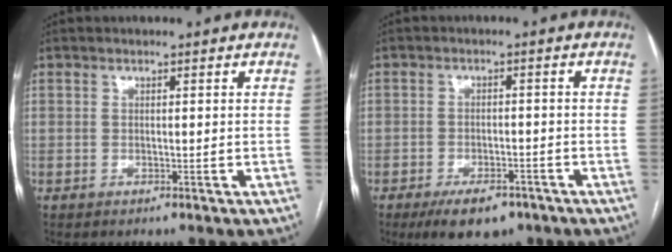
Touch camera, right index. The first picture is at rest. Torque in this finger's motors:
{"motor_torque": [0.09, -0.08, -0.10, -0.03]}